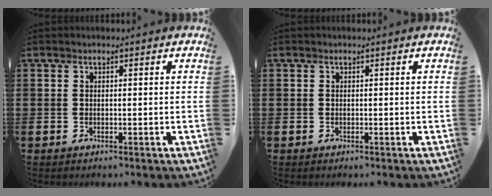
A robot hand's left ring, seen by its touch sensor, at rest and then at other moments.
{"total": 0.0}